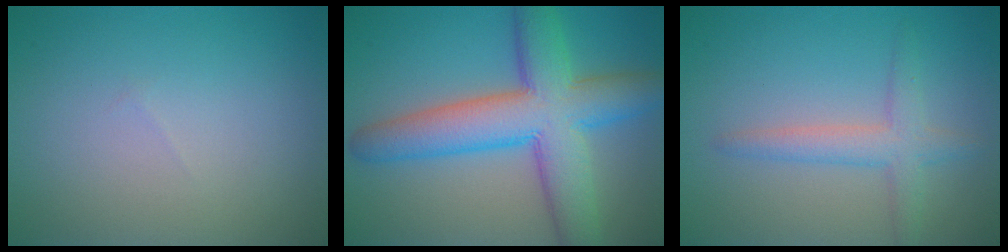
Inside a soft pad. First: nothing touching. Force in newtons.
{"total": 9.5, "press": 9.5, "slide": 0.2}
{"total": 2.9, "press": 2.9, "slide": 0.2}